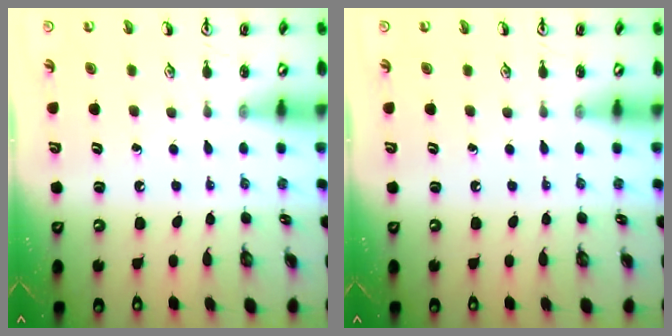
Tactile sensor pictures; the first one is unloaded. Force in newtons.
{"total": 0.0}